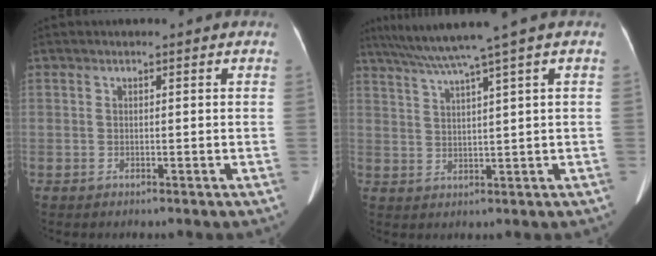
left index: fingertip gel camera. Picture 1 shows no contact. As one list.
[{"total": 8.2, "force": [5.9, -2.2, 5.2], "torque": [-0.086, 0.021, 0.102]}]